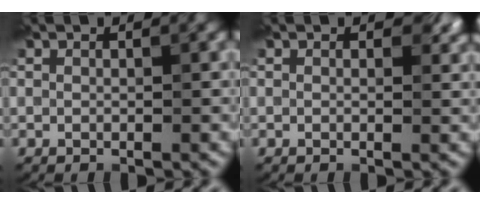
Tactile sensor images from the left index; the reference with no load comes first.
{"total": 1.5, "force": [0.6, 1.0, 1.0], "torque": [-0.007, -0.003, 0.004]}